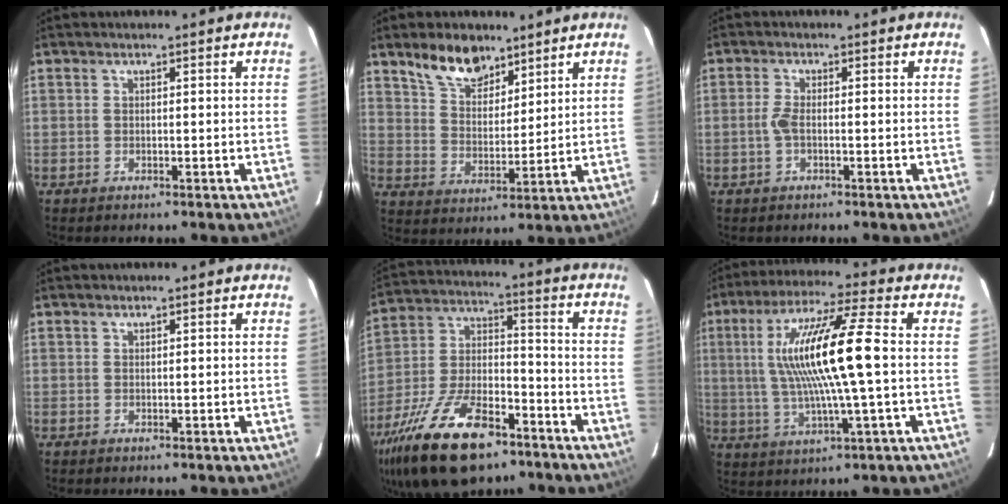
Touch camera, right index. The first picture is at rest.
{"total": 9.7, "force": [7.2, 4.7, 4.5], "torque": [-0.080, 0.013, 0.135]}
{"total": 2.3, "force": [-0.6, 0.6, 2.2], "torque": [-0.049, 0.002, -0.011]}
{"total": 0.0}
{"total": 23.4, "force": [-14.9, 10.2, 14.9], "torque": [-0.305, -0.016, -0.252]}
{"total": 16.1, "force": [1.2, 1.1, 16.0], "torque": [-0.302, 0.007, 0.026]}